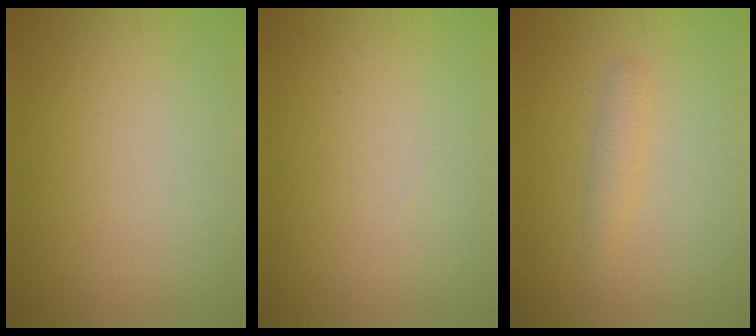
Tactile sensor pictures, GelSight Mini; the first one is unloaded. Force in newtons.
{"total": 0.0}
{"total": 1.3, "press": 1.3, "slide": 0.0}